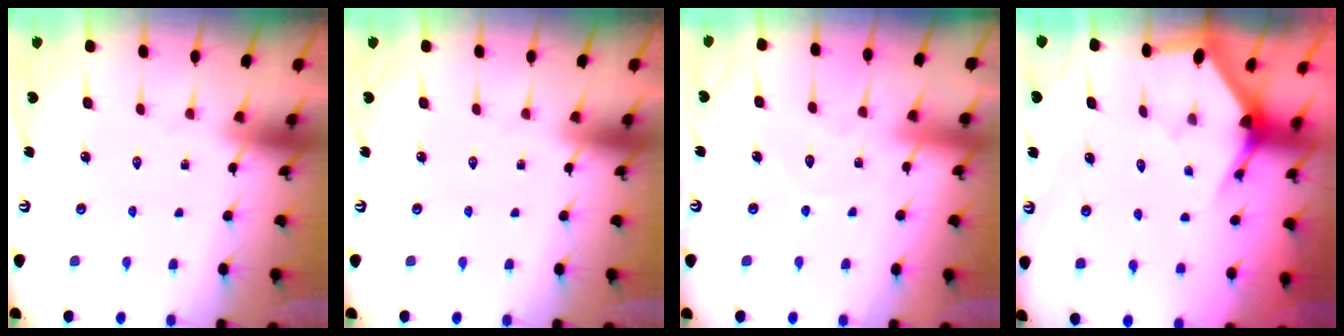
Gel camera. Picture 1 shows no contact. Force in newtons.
{"total": 0.0}
{"total": 6.0, "press": 6.0, "slide": 0.6}
{"total": 3.1, "press": 3.1, "slide": 0.2}